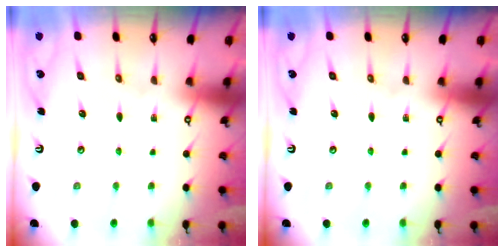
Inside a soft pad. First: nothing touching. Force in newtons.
{"total": 0.0}